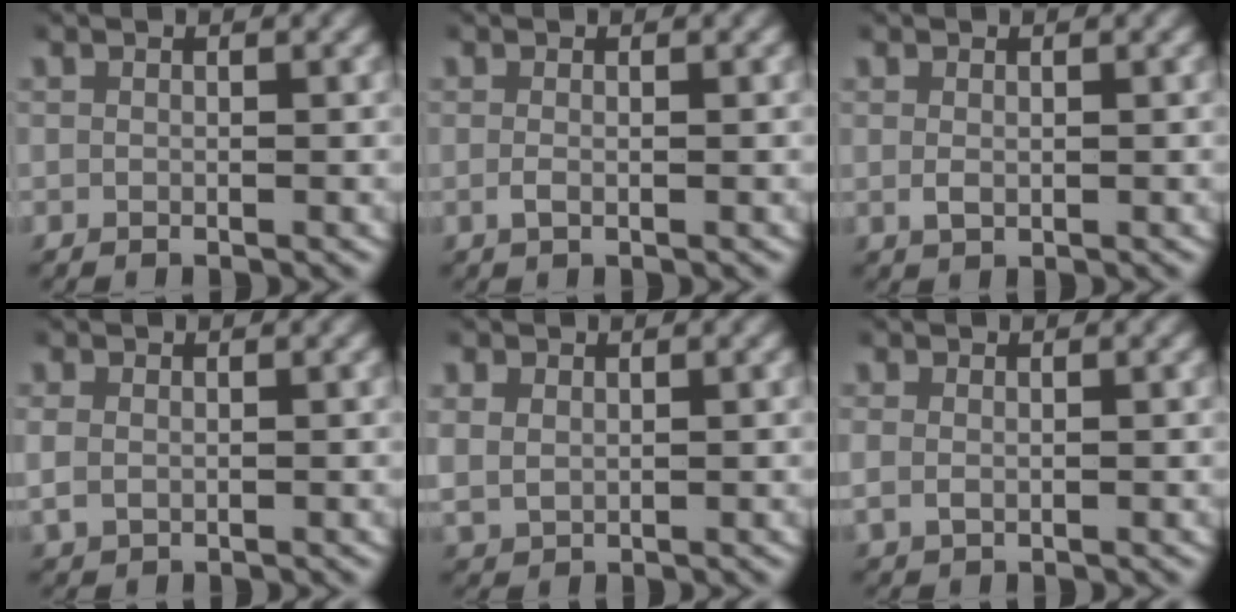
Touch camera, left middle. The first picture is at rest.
{"total": 0.7, "force": [-0.1, 0.0, 0.7], "torque": [-0.019, -0.006, 0.002]}
{"total": 0.8, "force": [0.1, 0.3, 0.7], "torque": [-0.019, -0.004, 0.009]}
{"total": 2.3, "force": [0.3, 1.9, 1.3], "torque": [-0.040, -0.003, 0.011]}
{"total": 2.9, "force": [0.9, 2.4, 1.3], "torque": [-0.049, -0.008, 0.025]}
{"total": 1.4, "force": [0.3, 1.0, 0.9], "torque": [-0.029, -0.005, 0.013]}